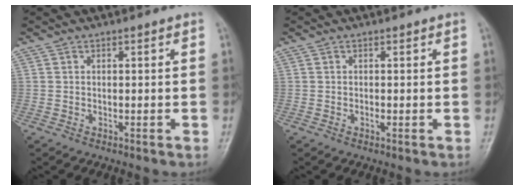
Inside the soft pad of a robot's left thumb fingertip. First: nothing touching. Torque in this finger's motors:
{"motor_torque": [0.00, 0.00, 0.26, 0.06, 0.00]}